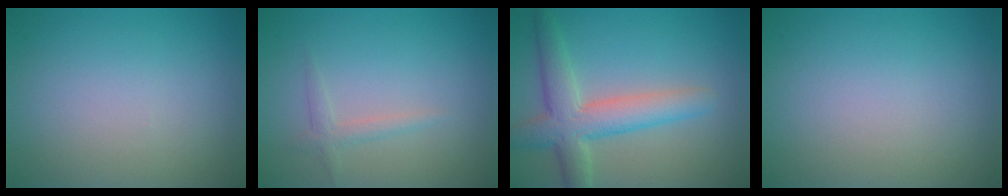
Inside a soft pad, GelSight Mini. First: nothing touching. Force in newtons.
{"total": 1.3, "press": 1.3, "slide": 0.0}
{"total": 5.4, "press": 5.4, "slide": 0.2}
{"total": 0.0}